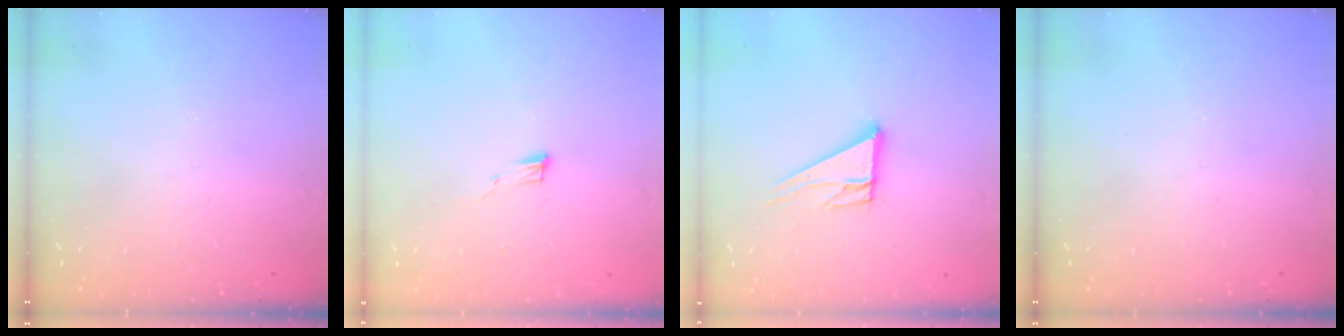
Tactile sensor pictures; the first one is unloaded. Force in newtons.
{"total": 5.1, "press": 4.9, "slide": 1.1}
{"total": 10.0, "press": 10.0, "slide": 0.5}
{"total": 0.0}